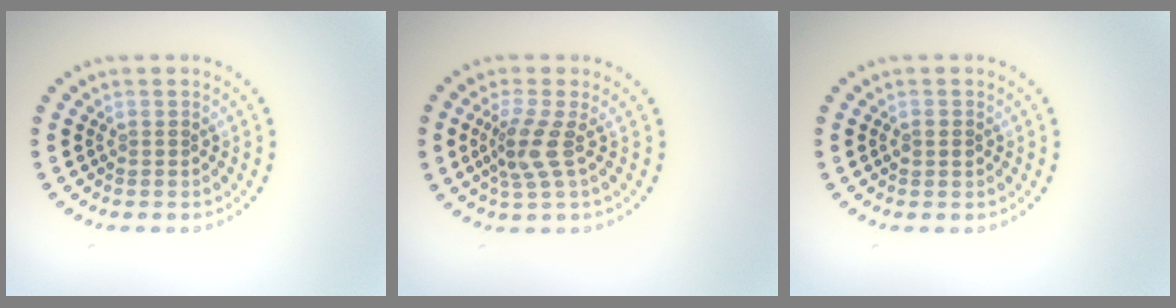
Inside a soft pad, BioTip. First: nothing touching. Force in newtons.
{"total": 2.8, "press": 2.1, "slide": 1.8}
{"total": 1.3, "press": 1.2, "slide": 0.1}